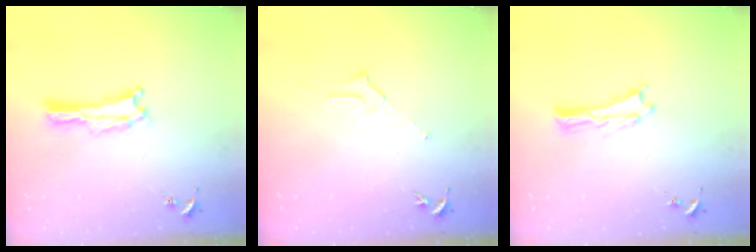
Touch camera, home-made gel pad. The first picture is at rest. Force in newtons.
{"total": 2.1, "press": 2.1, "slide": 0.1}
{"total": 0.0}